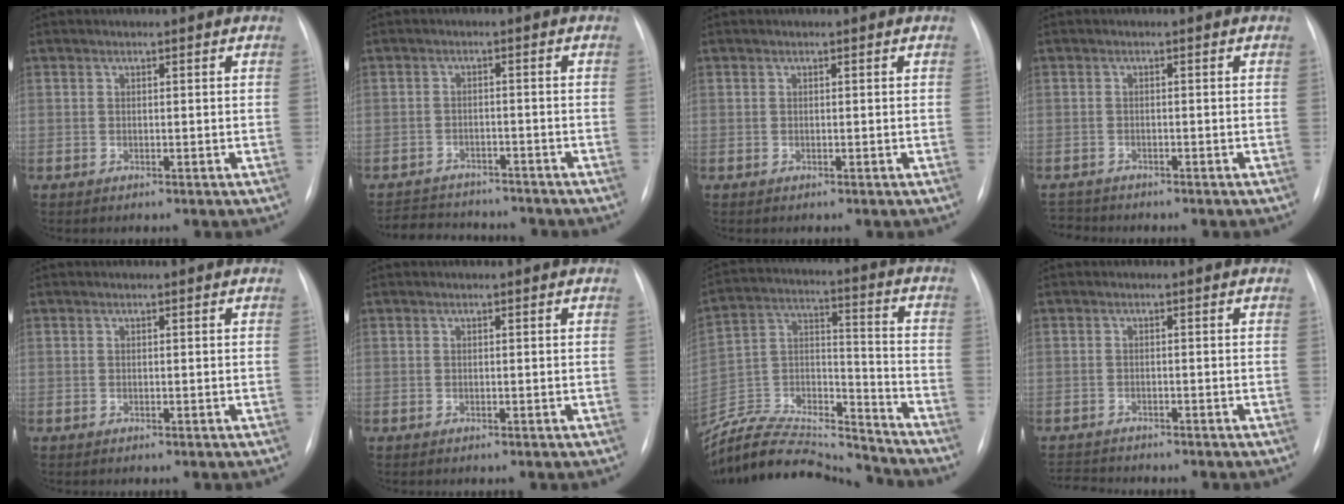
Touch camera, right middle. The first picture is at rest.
{"total": 8.8, "force": [-8.2, 2.7, 1.9], "torque": [-0.033, 0.006, -0.112]}
{"total": 0.0}
{"total": 2.6, "force": [-2.5, 0.4, -0.4], "torque": [0.005, -0.014, -0.042]}
{"total": 0.0}
{"total": 0.0}
{"total": 20.7, "force": [-19.9, 3.0, 5.0], "torque": [-0.110, 0.031, -0.331]}
{"total": 3.7, "force": [-3.6, 0.4, 0.4], "torque": [-0.008, -0.015, -0.057]}